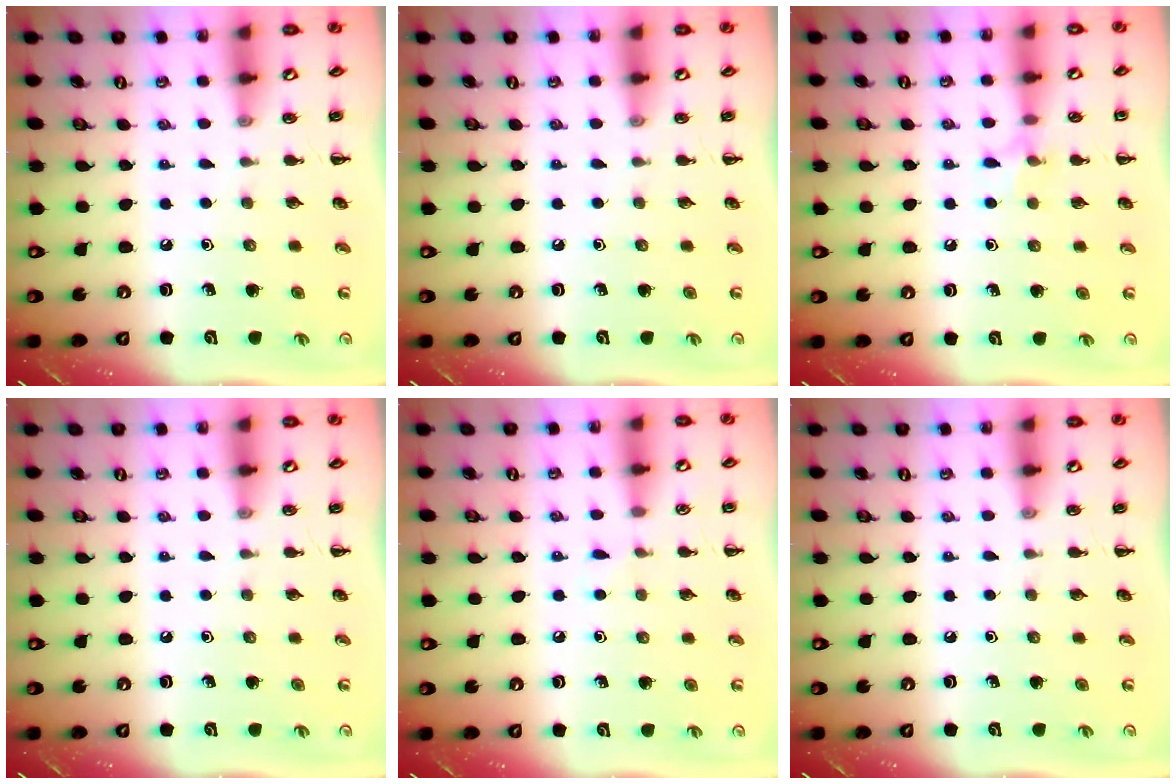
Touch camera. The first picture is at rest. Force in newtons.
{"total": 0.0}
{"total": 6.6, "press": 6.5, "slide": 1.5}
{"total": 0.0}
{"total": 4.1, "press": 3.9, "slide": 1.3}
{"total": 0.0}